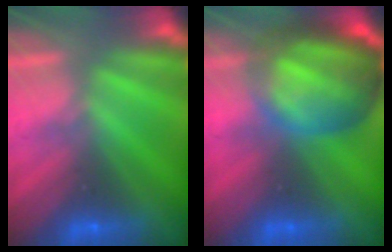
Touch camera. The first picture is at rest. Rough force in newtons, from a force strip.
{"total": 6.9}